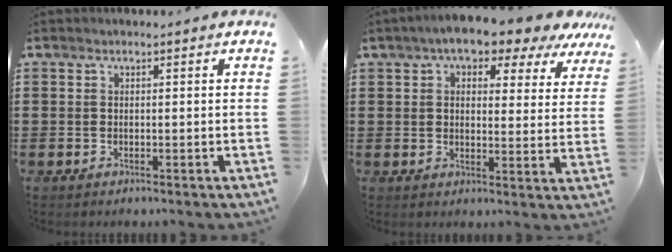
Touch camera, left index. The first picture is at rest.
{"total": 6.2, "force": [5.0, 1.7, 3.3], "torque": [-0.069, -0.021, 0.081]}